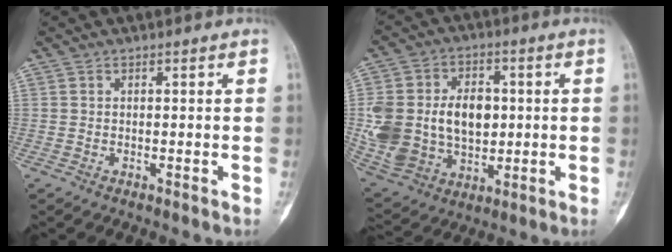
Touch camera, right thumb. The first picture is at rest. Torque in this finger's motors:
{"motor_torque": [1.66, 2.21, 0.89, -0.51, 0.20]}